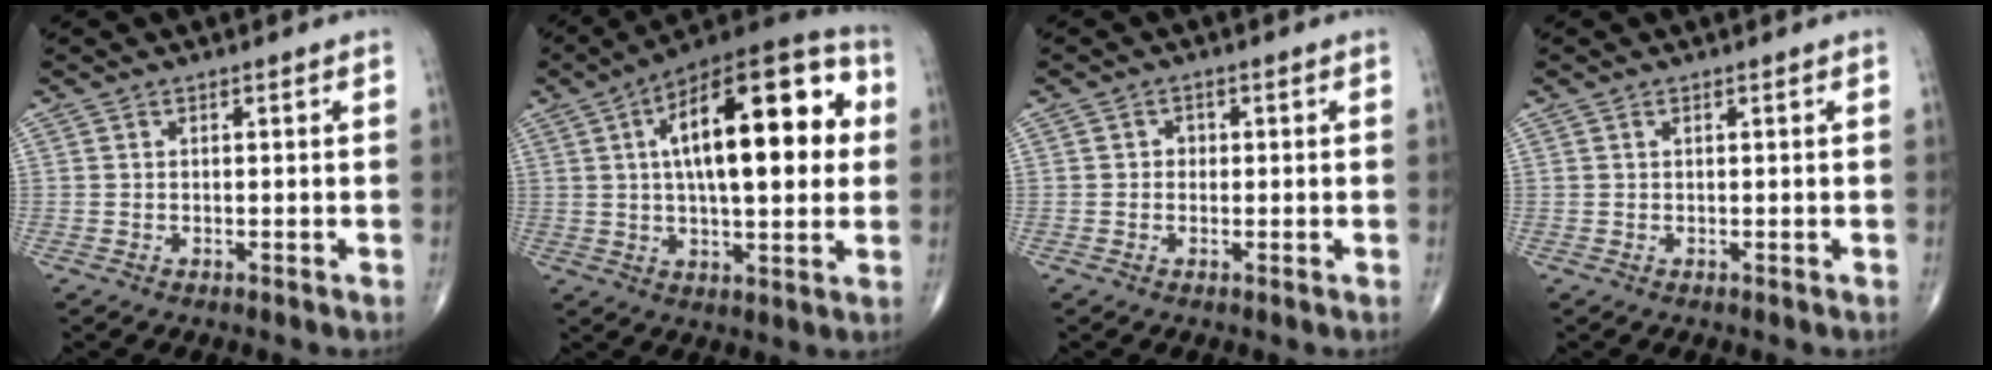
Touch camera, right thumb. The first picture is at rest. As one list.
[{"total": 24.6, "force": [4.8, 9.7, 22.1], "torque": [-0.322, 0.021, 0.062]}, {"total": 1.3, "force": [0.0, 1.2, 0.6], "torque": [0.001, 0.004, -0.005]}, {"total": 0.0}]